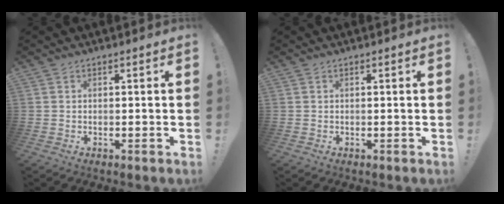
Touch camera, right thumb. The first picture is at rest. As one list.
[{"total": 0.0}]